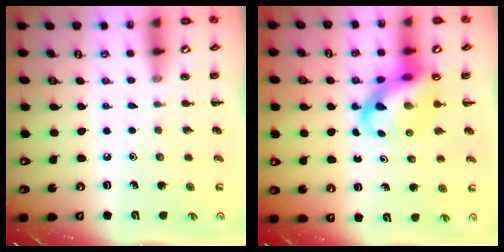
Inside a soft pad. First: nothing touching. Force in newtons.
{"total": 12.1, "press": 11.7, "slide": 3.3}